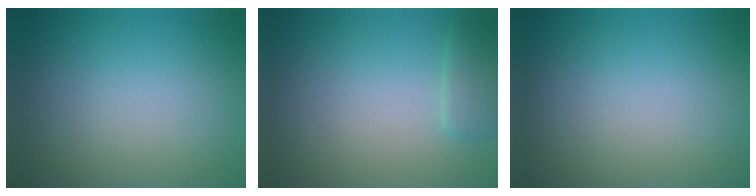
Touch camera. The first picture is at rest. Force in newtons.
{"total": 1.6, "press": 1.6, "slide": 0.1}
{"total": 0.0}